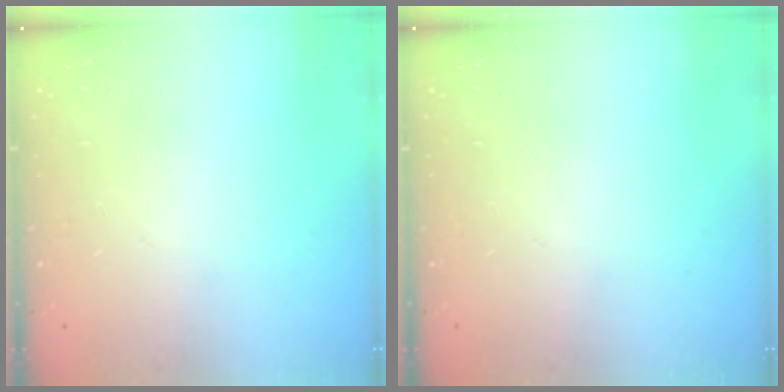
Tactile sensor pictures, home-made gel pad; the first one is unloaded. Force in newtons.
{"total": 0.0}